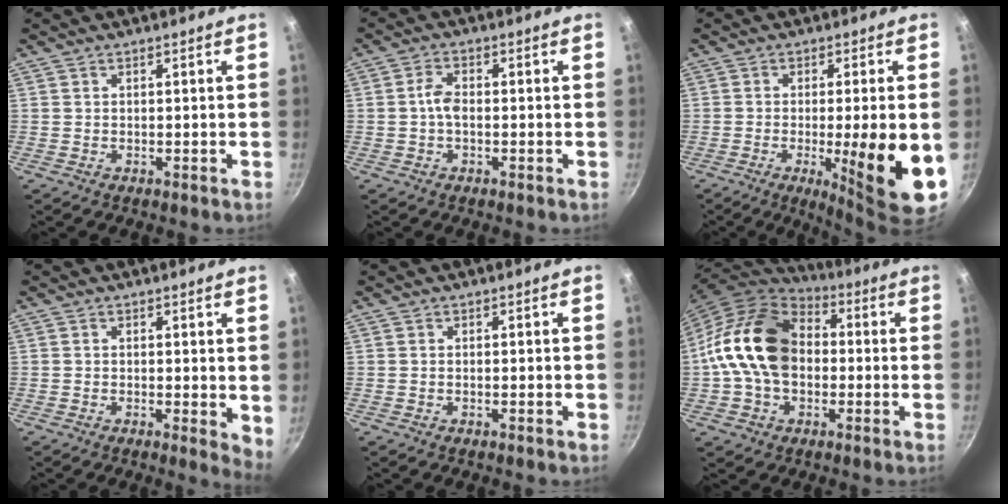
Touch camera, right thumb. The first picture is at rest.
{"total": 3.2, "force": [-0.4, 1.8, 2.6], "torque": [-0.049, 0.014, -0.011]}
{"total": 14.8, "force": [-3.2, 2.4, 14.3], "torque": [-0.199, -0.003, -0.039]}
{"total": 3.6, "force": [0.4, 1.5, 3.2], "torque": [-0.037, -0.007, 0.004]}
{"total": 0.0}
{"total": 18.3, "force": [-0.1, 13.2, 12.7], "torque": [-0.201, 0.036, -0.017]}